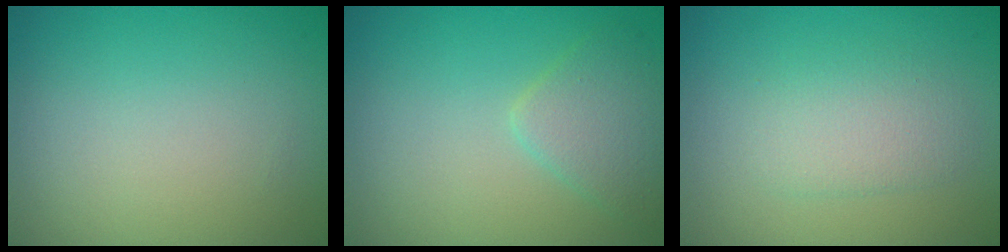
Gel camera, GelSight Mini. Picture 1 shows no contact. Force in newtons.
{"total": 2.6, "press": 2.6, "slide": 0.1}
{"total": 2.3, "press": 2.2, "slide": 0.1}